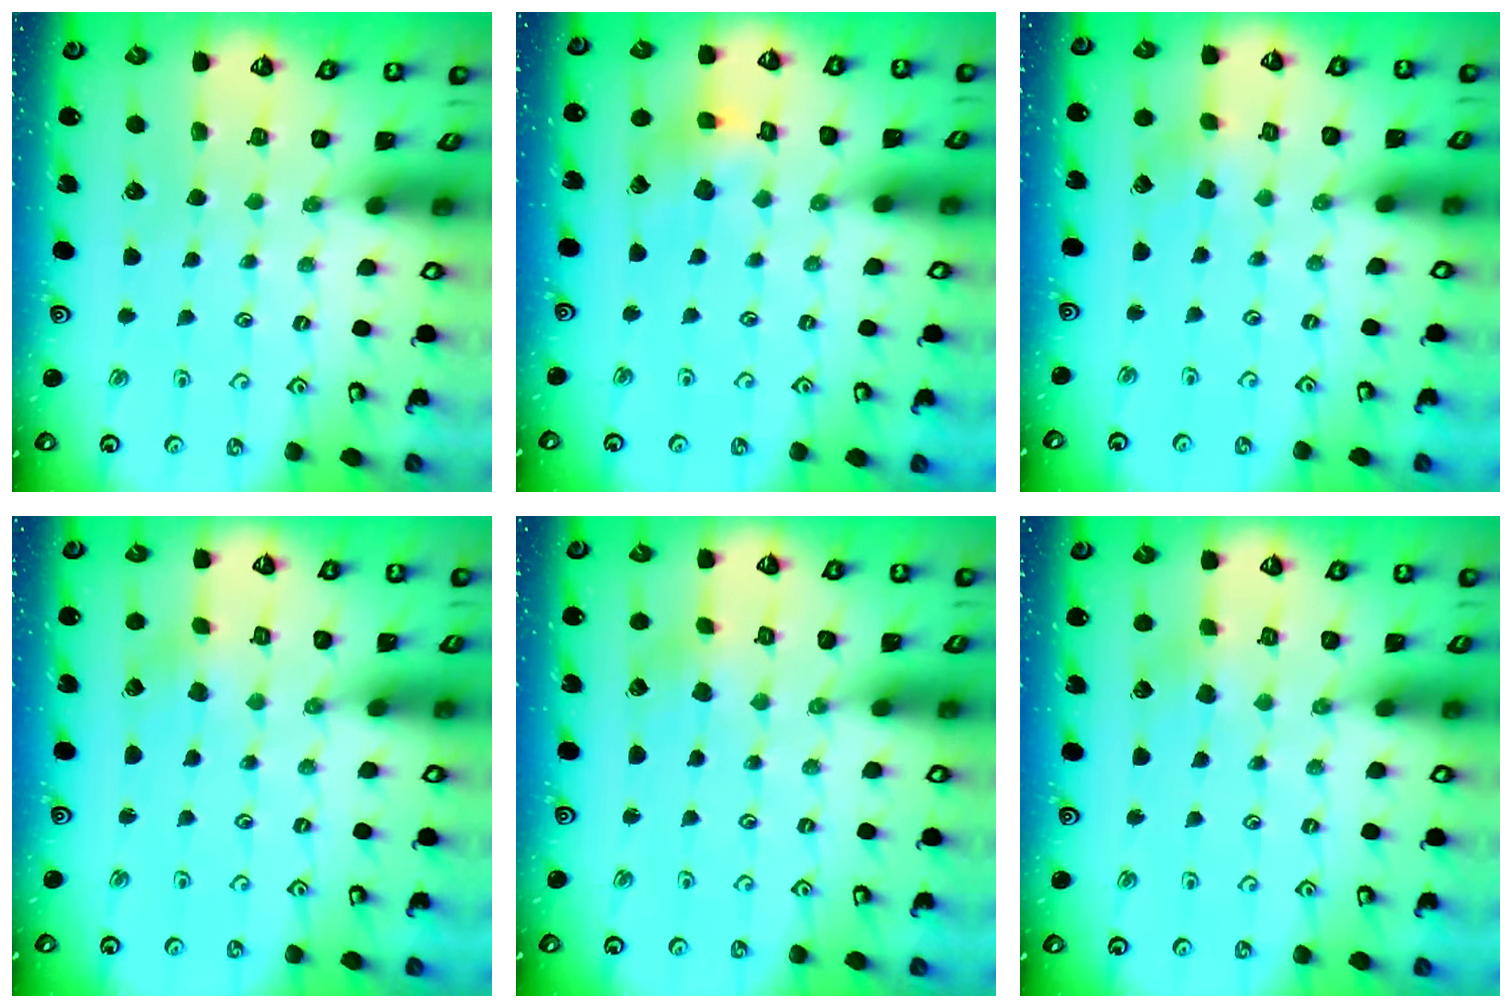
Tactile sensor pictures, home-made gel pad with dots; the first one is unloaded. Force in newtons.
{"total": 7.0, "press": 7.0, "slide": 0.7}
{"total": 1.5, "press": 1.5, "slide": 0.2}
{"total": 0.0}
{"total": 0.9, "press": 0.9, "slide": 0.2}
{"total": 2.3, "press": 2.3, "slide": 0.4}